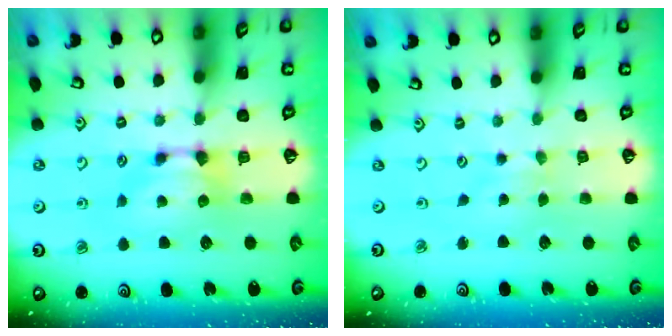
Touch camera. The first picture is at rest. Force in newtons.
{"total": 2.0, "press": 2.0, "slide": 0.1}